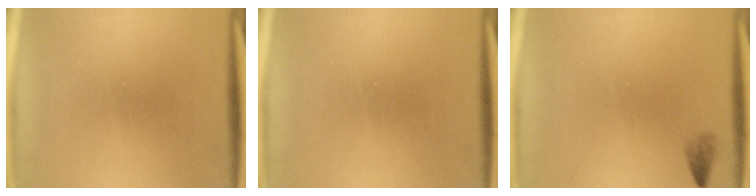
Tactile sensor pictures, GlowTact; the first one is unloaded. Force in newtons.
{"total": 0.0}
{"total": 1.4}